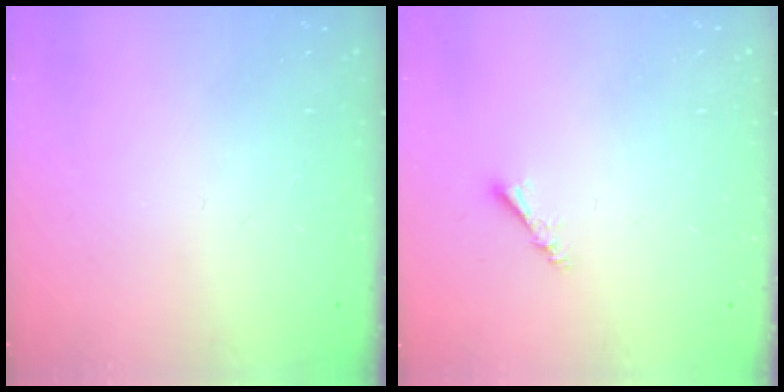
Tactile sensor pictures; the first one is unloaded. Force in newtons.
{"total": 3.0, "press": 2.9, "slide": 0.6}